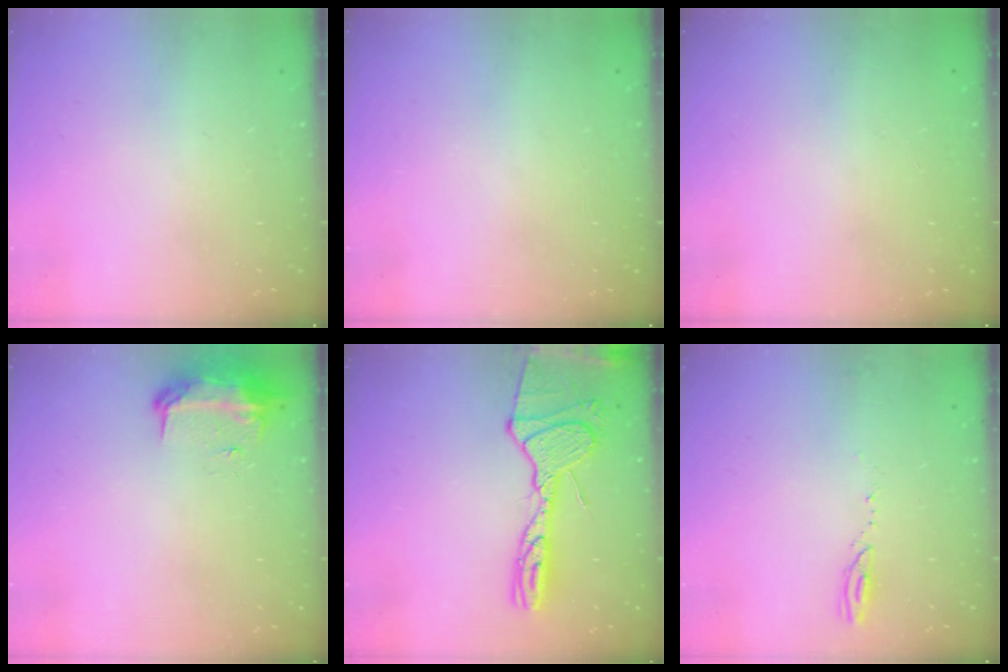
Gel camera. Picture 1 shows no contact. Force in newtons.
{"total": 0.0}
{"total": 0.0}
{"total": 9.1, "press": 9.0, "slide": 0.9}
{"total": 16.1, "press": 16.0, "slide": 1.4}
{"total": 2.5, "press": 2.4, "slide": 0.3}